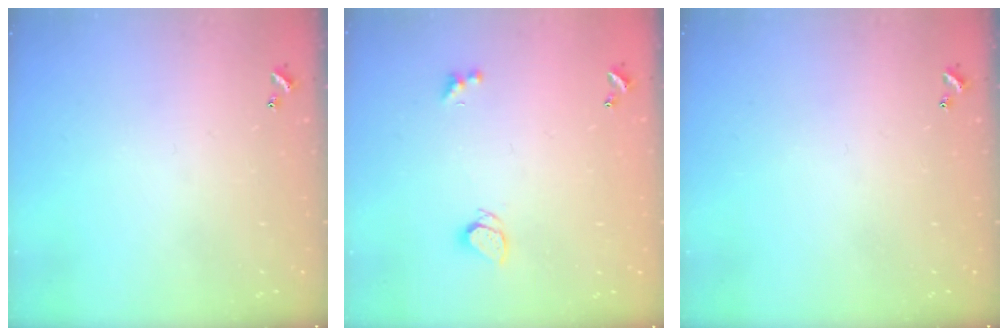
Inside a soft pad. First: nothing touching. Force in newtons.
{"total": 2.3, "press": 2.2, "slide": 0.7}
{"total": 0.0}